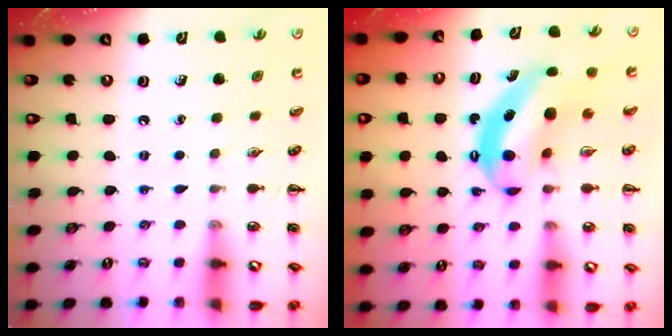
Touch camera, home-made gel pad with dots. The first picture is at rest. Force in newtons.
{"total": 7.2, "press": 7.0, "slide": 1.5}